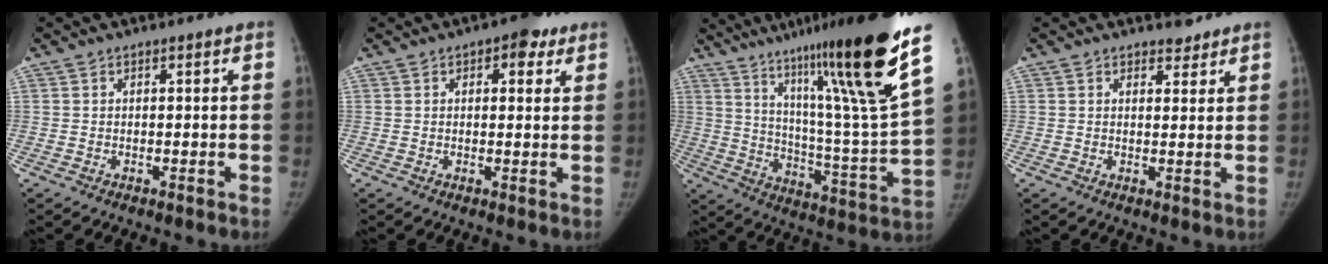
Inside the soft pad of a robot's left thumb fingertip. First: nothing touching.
{"total": 5.3, "force": [2.7, 2.7, 3.6], "torque": [-0.023, -0.006, 0.029]}
{"total": 27.6, "force": [16.9, 2.5, 21.7], "torque": [-0.318, -0.067, 0.271]}
{"total": 2.7, "force": [2.2, 1.3, 0.7], "torque": [0.006, -0.015, 0.030]}